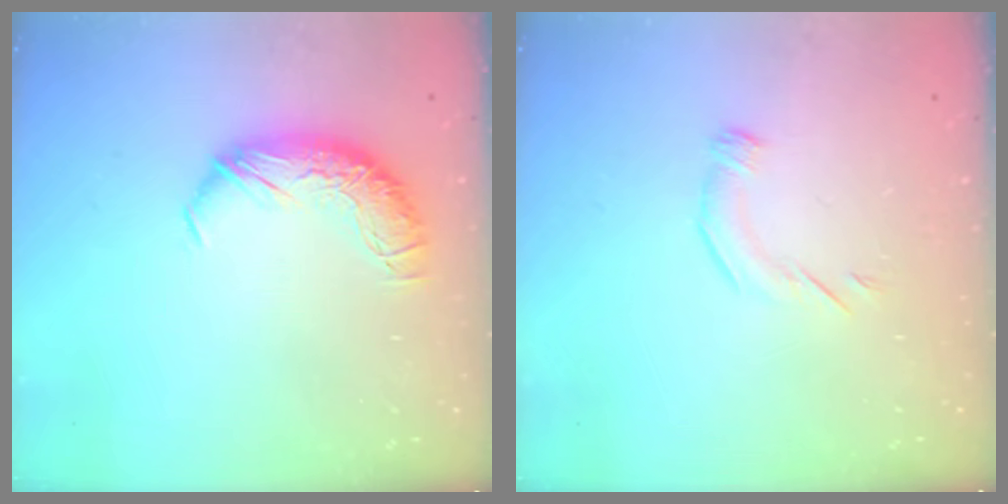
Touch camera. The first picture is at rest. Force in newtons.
{"total": 3.9, "press": 3.8, "slide": 1.0}